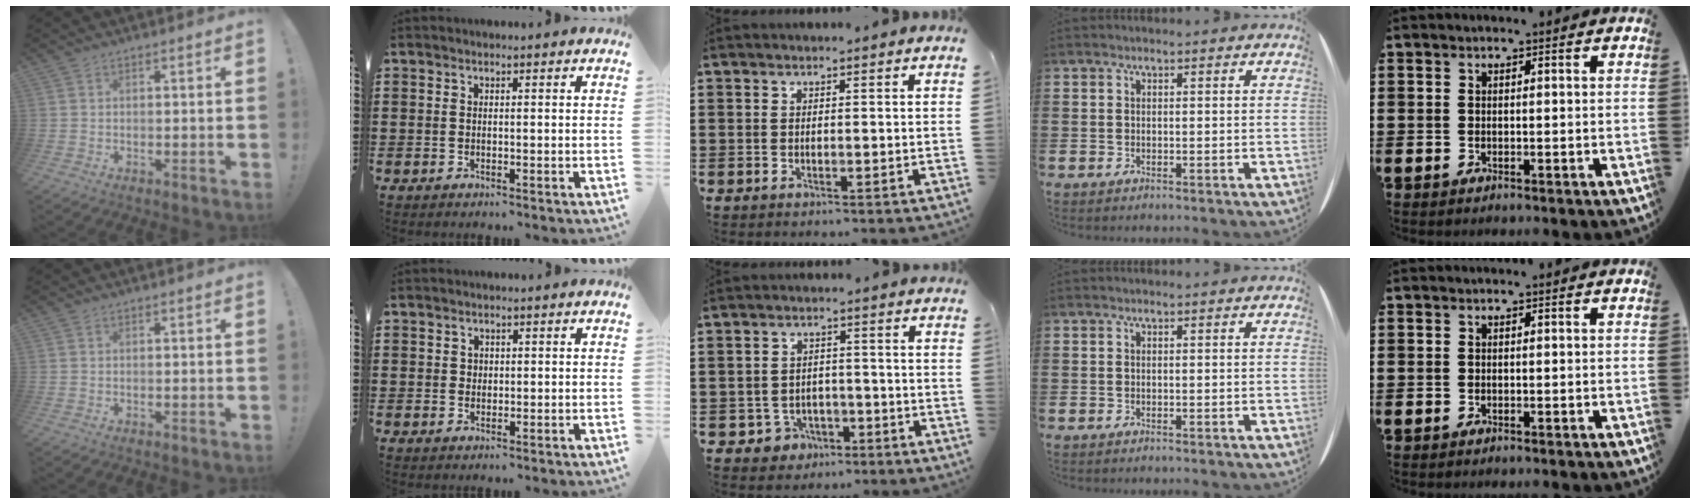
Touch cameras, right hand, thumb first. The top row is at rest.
{"index": {"total": 1.0, "force": [0.4, 0.9, 0.2], "torque": [-0.007, 0.003, 0.009]}, "middle": {"total": 3.3, "force": [-2.5, 2.1, 0.5], "torque": [-0.025, 0.003, -0.056]}}